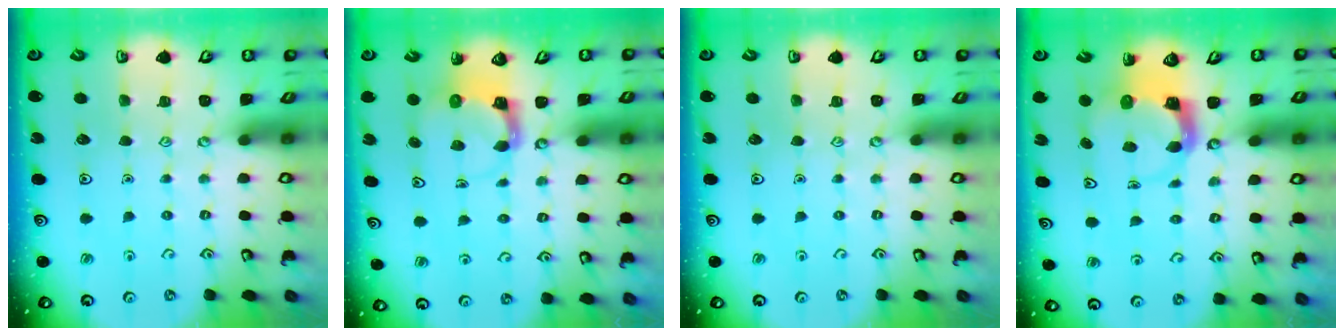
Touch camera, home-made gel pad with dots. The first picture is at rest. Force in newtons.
{"total": 4.1, "press": 4.1, "slide": 0.3}
{"total": 0.0}
{"total": 3.9, "press": 3.8, "slide": 0.6}